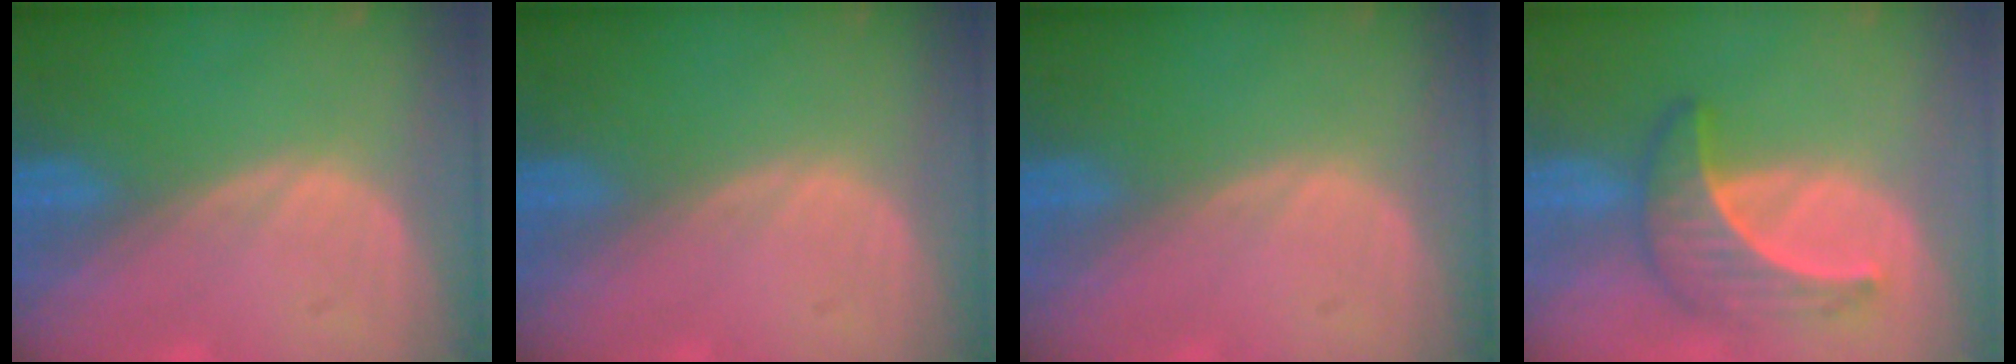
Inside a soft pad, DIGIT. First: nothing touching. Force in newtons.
{"total": 0.0}
{"total": 0.0}
{"total": 6.8, "press": 6.1, "slide": 3.0}